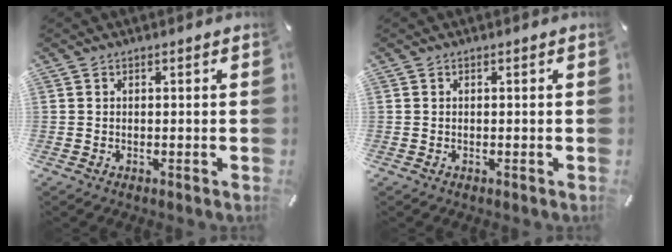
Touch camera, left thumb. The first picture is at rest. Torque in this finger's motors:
{"motor_torque": [0.00, 0.00, 0.00, 0.00, 0.00]}